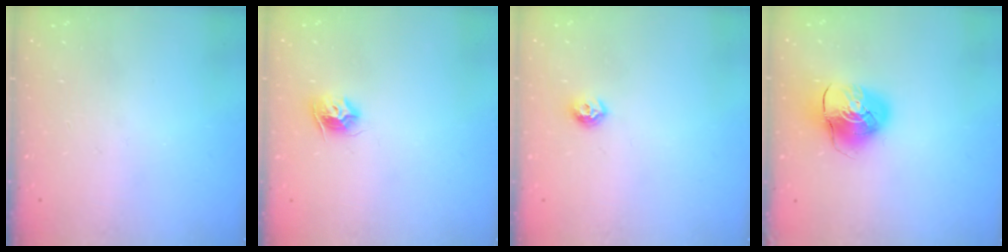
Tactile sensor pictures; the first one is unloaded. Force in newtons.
{"total": 8.7, "press": 8.6, "slide": 0.4}
{"total": 7.2, "press": 7.1, "slide": 1.0}
{"total": 9.1, "press": 9.0, "slide": 1.2}